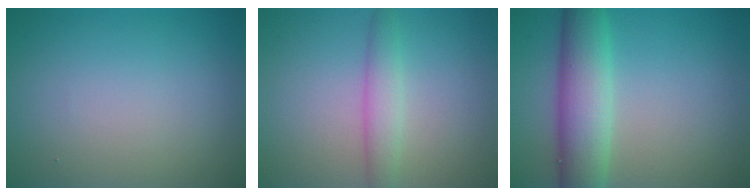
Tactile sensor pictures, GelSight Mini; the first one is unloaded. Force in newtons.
{"total": 2.4, "press": 2.4, "slide": 0.1}
{"total": 6.4, "press": 6.4, "slide": 0.2}